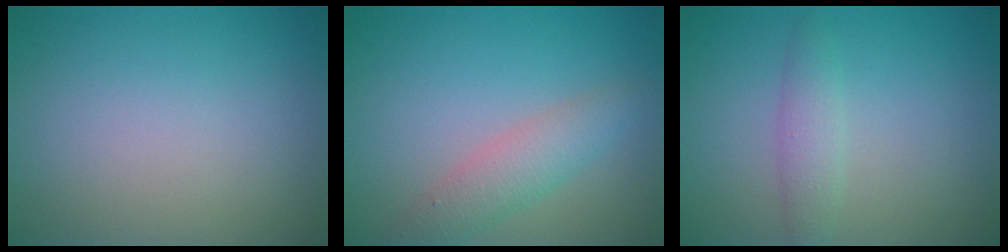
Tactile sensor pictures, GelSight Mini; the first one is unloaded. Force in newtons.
{"total": 3.0, "press": 3.0, "slide": 0.1}
{"total": 2.0, "press": 2.0, "slide": 0.1}